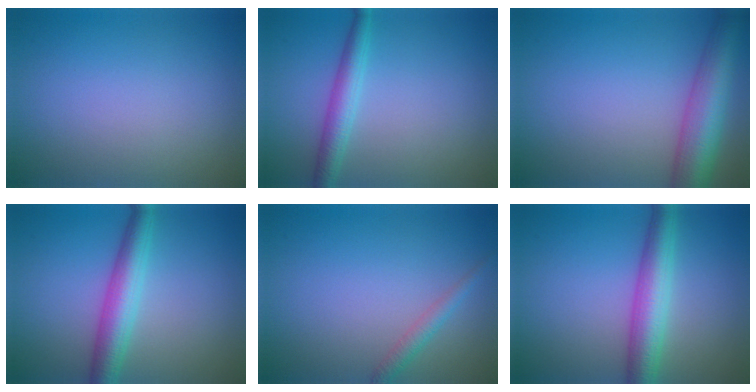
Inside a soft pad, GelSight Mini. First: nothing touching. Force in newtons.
{"total": 2.8, "press": 2.8, "slide": 0.1}
{"total": 6.9, "press": 6.9, "slide": 0.3}
{"total": 4.5, "press": 4.5, "slide": 0.1}
{"total": 1.5, "press": 1.5, "slide": 0.1}
{"total": 5.0, "press": 5.0, "slide": 0.0}